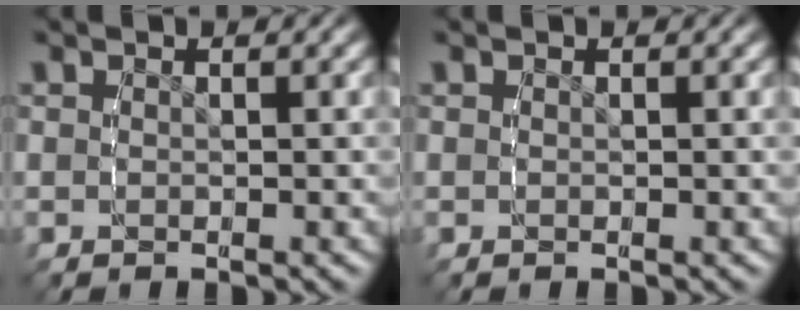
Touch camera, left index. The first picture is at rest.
{"total": 0.0}